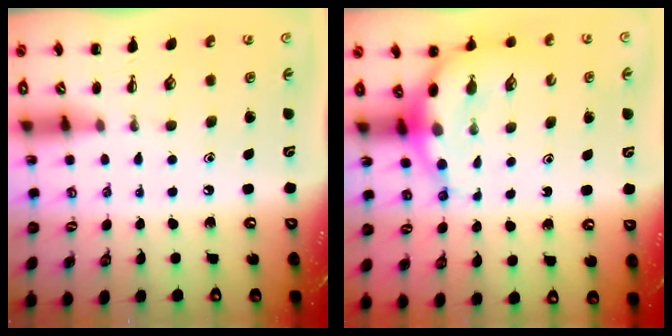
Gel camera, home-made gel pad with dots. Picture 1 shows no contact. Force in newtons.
{"total": 6.7, "press": 6.6, "slide": 1.6}